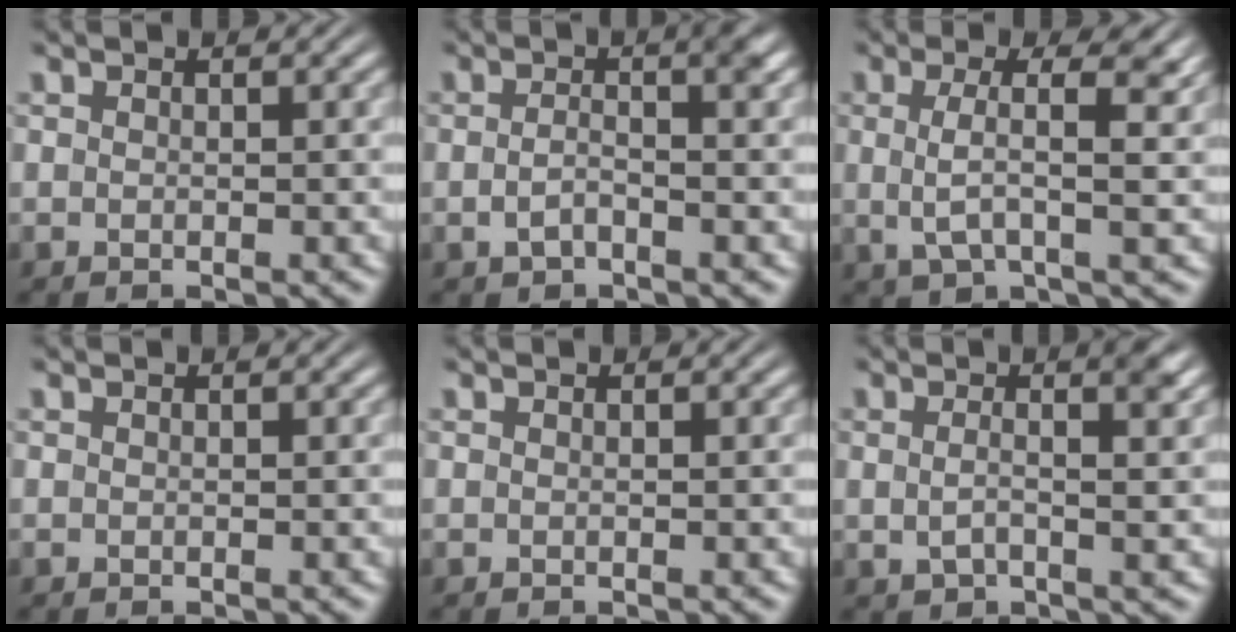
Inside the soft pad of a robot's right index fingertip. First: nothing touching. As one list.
[{"total": 2.6, "force": [-0.8, 0.5, 2.4], "torque": [-0.038, -0.005, -0.011]}, {"total": 4.1, "force": [0.7, 1.2, 3.8], "torque": [-0.064, -0.002, 0.016]}, {"total": 0.0}, {"total": 0.0}, {"total": 3.1, "force": [0.4, 0.7, 3.0], "torque": [-0.048, -0.002, 0.013]}]